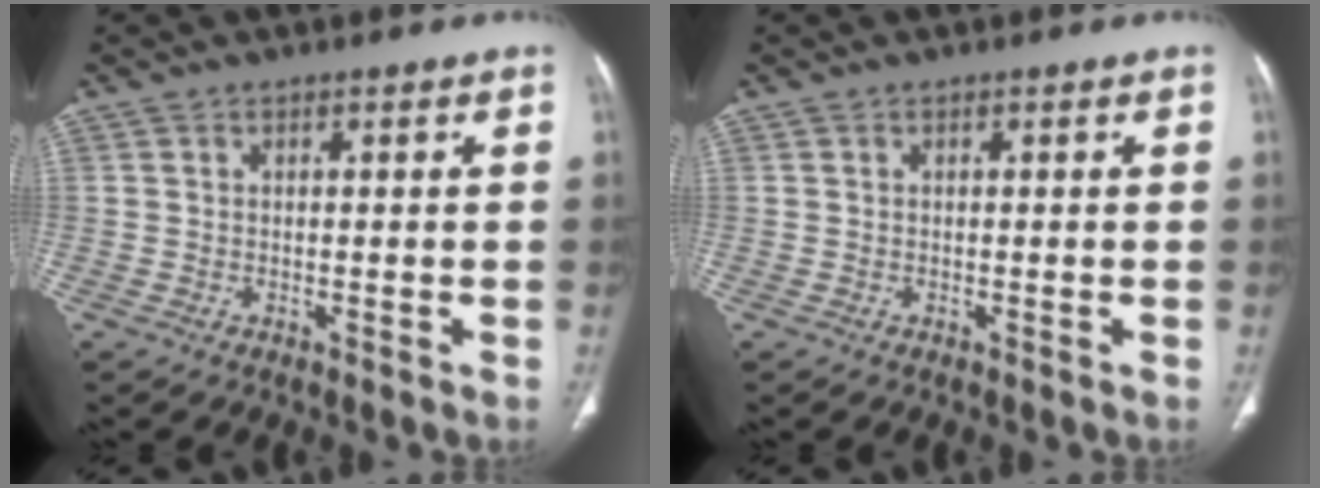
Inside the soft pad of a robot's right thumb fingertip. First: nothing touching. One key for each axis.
{"total": 0.0}